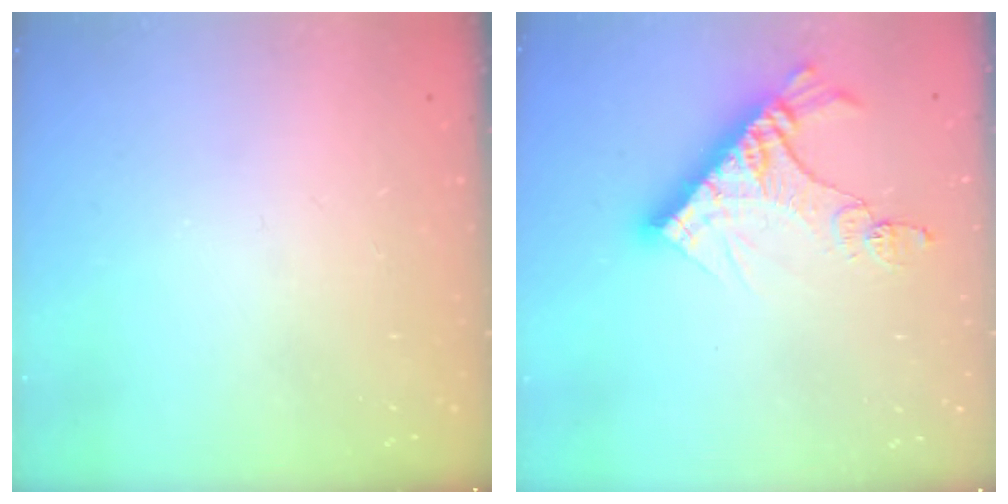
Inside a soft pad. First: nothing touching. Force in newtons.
{"total": 12.6, "press": 12.6, "slide": 1.1}